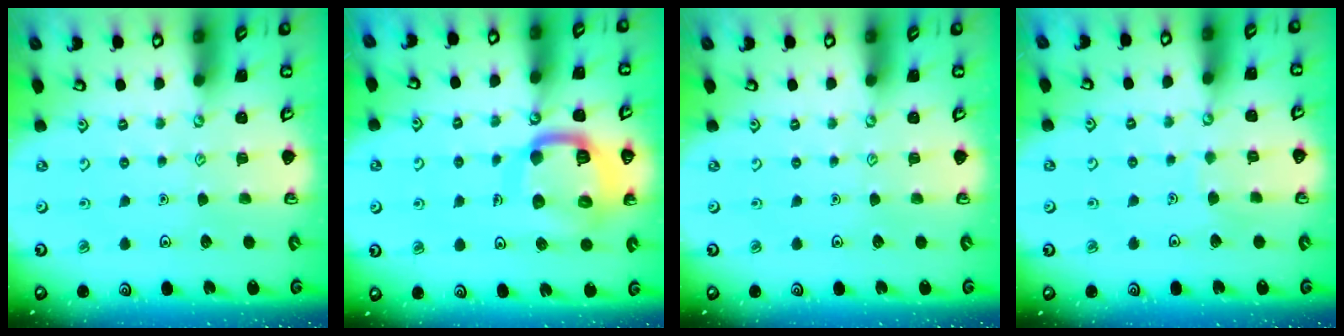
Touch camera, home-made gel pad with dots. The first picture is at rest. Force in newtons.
{"total": 16.4, "press": 16.3, "slide": 1.8}
{"total": 0.0}
{"total": 2.7, "press": 2.7, "slide": 0.1}